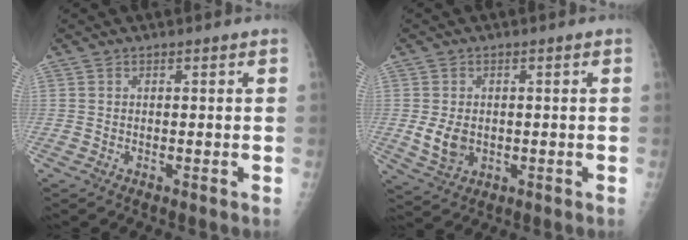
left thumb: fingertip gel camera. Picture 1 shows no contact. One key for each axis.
{"total": 5.5, "fx": -0.2, "fy": 4.1, "fz": 3.6, "tx": -0.053, "ty": -0.008, "tz": 0.007}